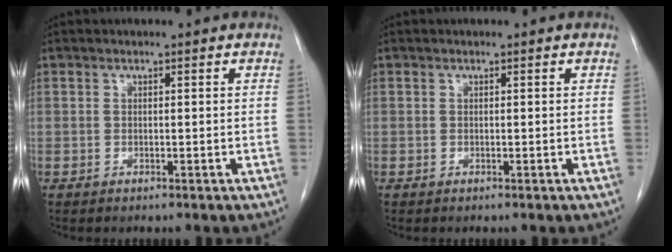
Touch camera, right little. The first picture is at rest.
{"total": 0.0}